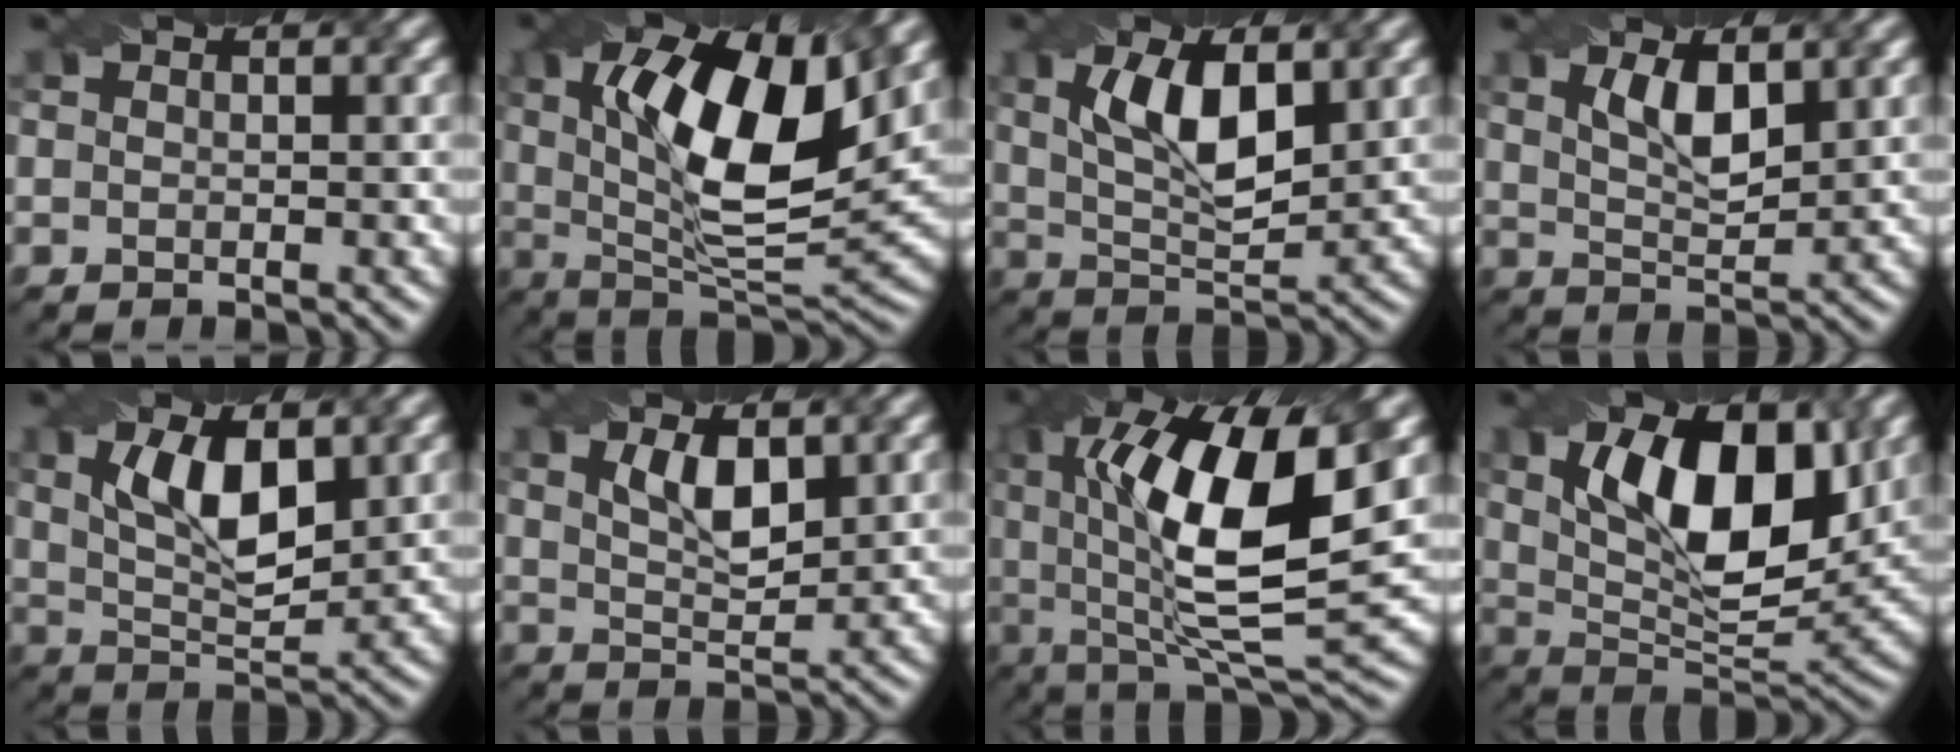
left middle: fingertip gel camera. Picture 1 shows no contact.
{"total": 12.9, "force": [3.4, 4.7, 11.5], "torque": [-0.186, 0.003, 0.054]}
{"total": 7.4, "force": [2.1, 3.1, 6.4], "torque": [-0.120, 0.005, 0.040]}
{"total": 3.9, "force": [1.8, 1.5, 3.2], "torque": [-0.065, -0.002, 0.035]}
{"total": 6.8, "force": [2.1, 2.9, 5.7], "torque": [-0.110, 0.001, 0.040]}
{"total": 3.8, "force": [1.7, 1.5, 3.1], "torque": [-0.061, -0.001, 0.033]}
{"total": 14.6, "force": [2.8, 4.7, 13.6], "torque": [-0.229, 0.000, 0.047]}
{"total": 11.5, "force": [3.5, 5.3, 9.5], "torque": [-0.151, 0.001, 0.056]}